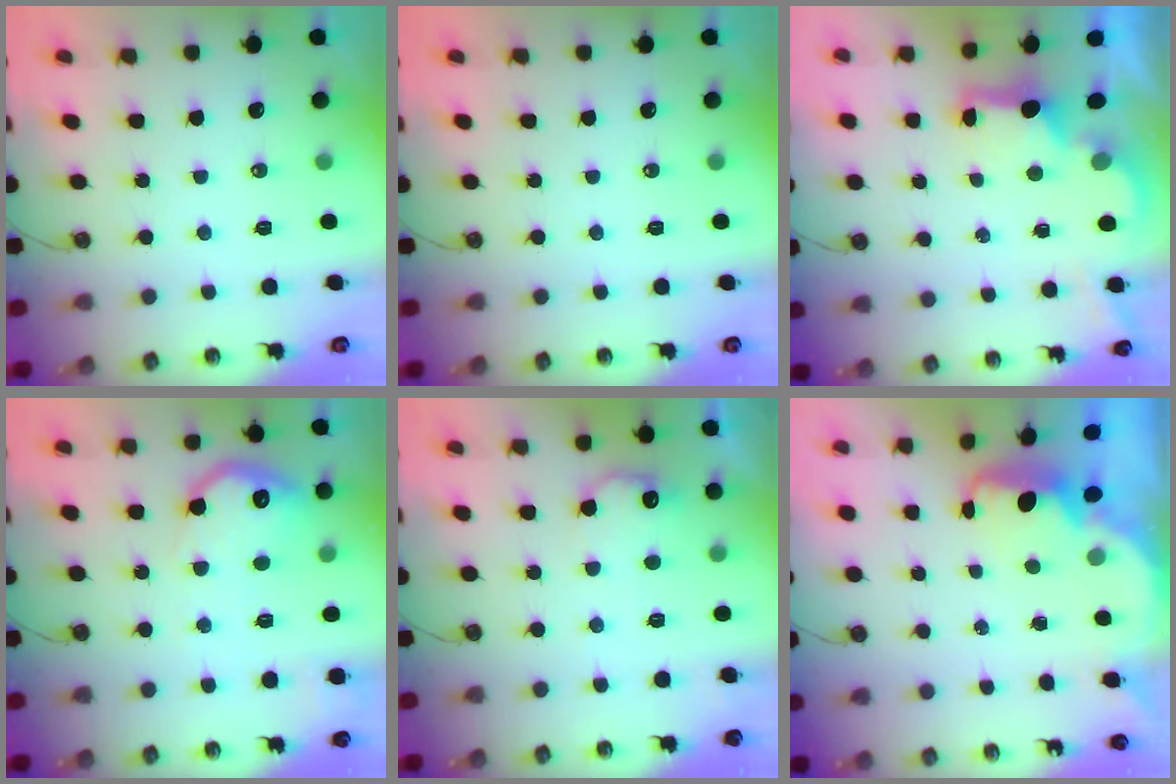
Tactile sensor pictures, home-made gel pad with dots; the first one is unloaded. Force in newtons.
{"total": 0.0}
{"total": 2.5, "press": 2.4, "slide": 0.7}
{"total": 15.5, "press": 15.4, "slide": 1.1}
{"total": 10.4, "press": 10.4, "slide": 0.4}
{"total": 2.4, "press": 2.4, "slide": 0.6}